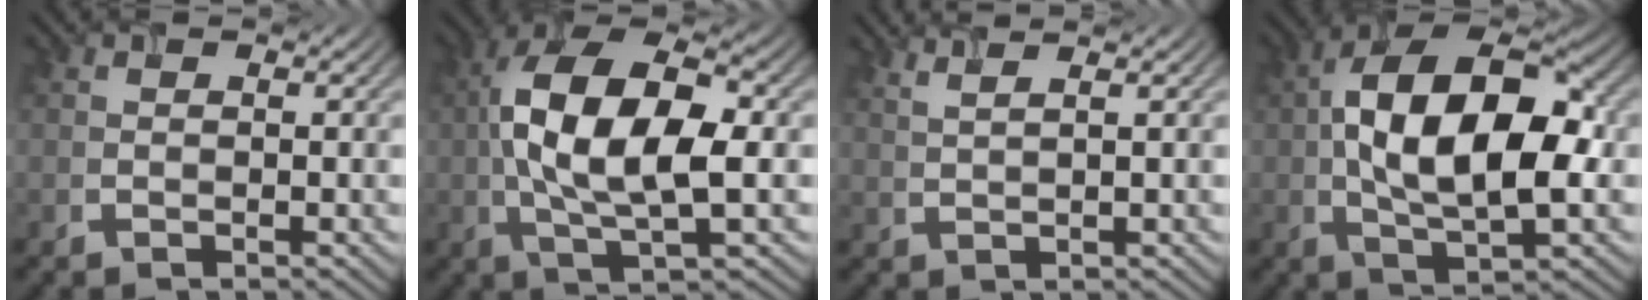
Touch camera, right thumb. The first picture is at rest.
{"total": 14.2, "force": [0.2, 6.4, 12.7], "torque": [-0.251, 0.009, 0.003]}
{"total": 3.1, "force": [2.2, 0.8, 2.1], "torque": [-0.027, 0.008, 0.027]}
{"total": 15.5, "force": [0.7, 7.7, 13.4], "torque": [-0.237, 0.017, 0.006]}